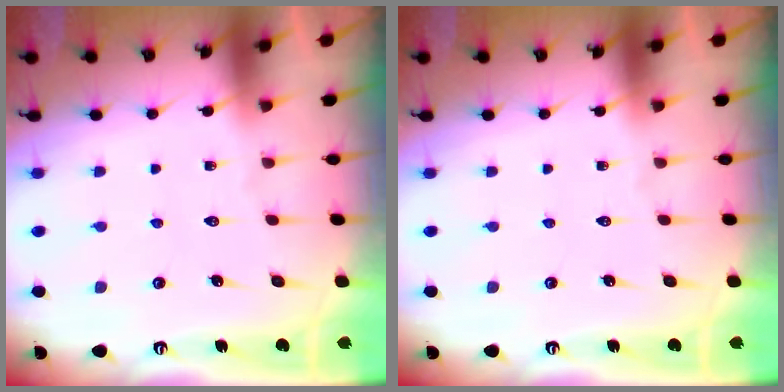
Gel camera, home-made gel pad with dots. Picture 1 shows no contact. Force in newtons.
{"total": 0.0}